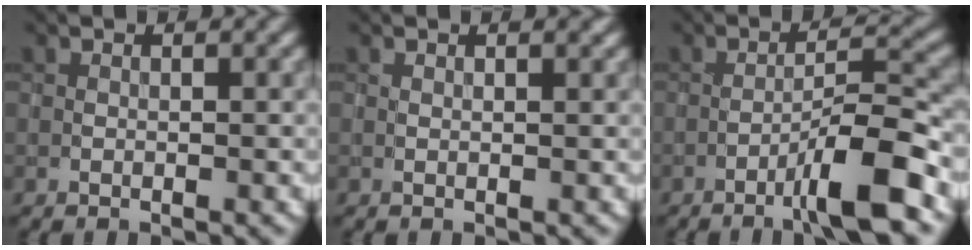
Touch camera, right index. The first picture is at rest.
{"total": 0.7, "force": [0.5, 0.2, 0.5], "torque": [-0.009, -0.001, 0.008]}
{"total": 5.8, "force": [-3.4, 0.4, 4.7], "torque": [-0.073, 0.016, -0.063]}